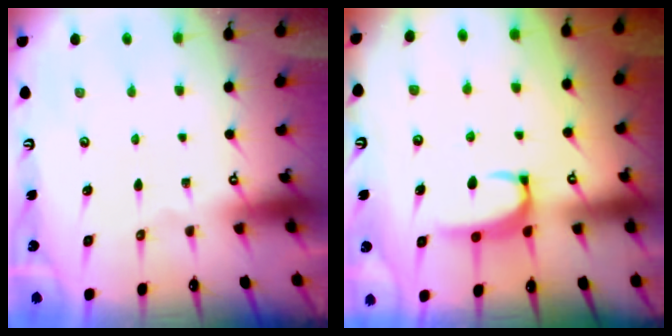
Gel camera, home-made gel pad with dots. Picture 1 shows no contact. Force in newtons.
{"total": 2.2, "press": 2.1, "slide": 0.7}